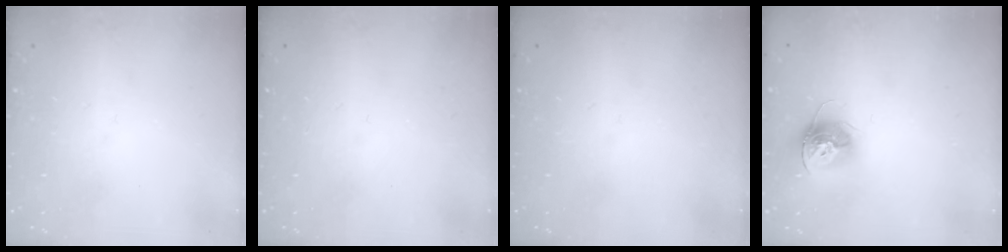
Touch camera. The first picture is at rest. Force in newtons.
{"total": 0.0}
{"total": 0.0}
{"total": 12.1, "press": 12.1, "slide": 0.5}